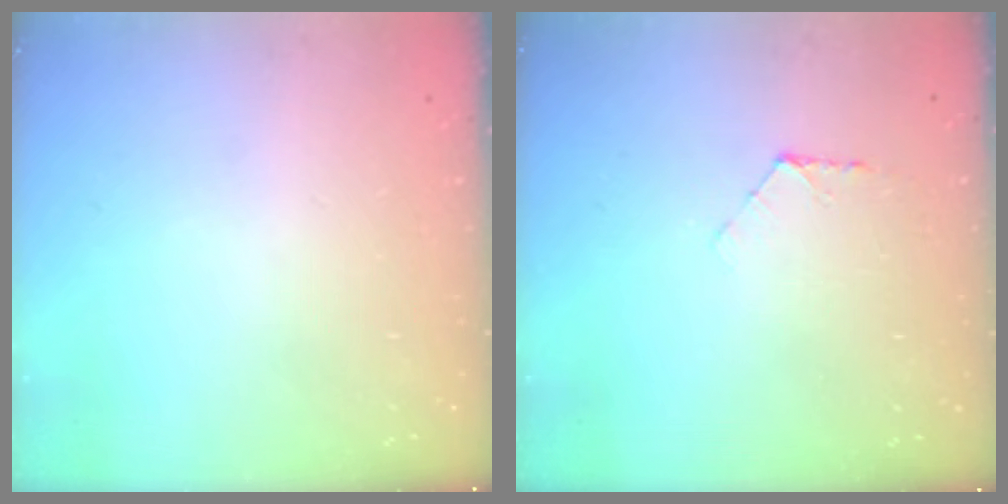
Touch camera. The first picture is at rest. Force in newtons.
{"total": 5.8, "press": 5.7, "slide": 0.6}